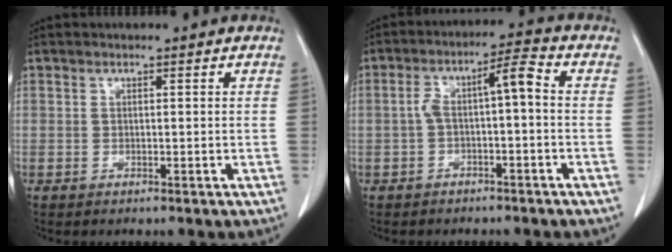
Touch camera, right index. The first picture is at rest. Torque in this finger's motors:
{"motor_torque": [0.42, -0.05, 0.17, 0.06]}